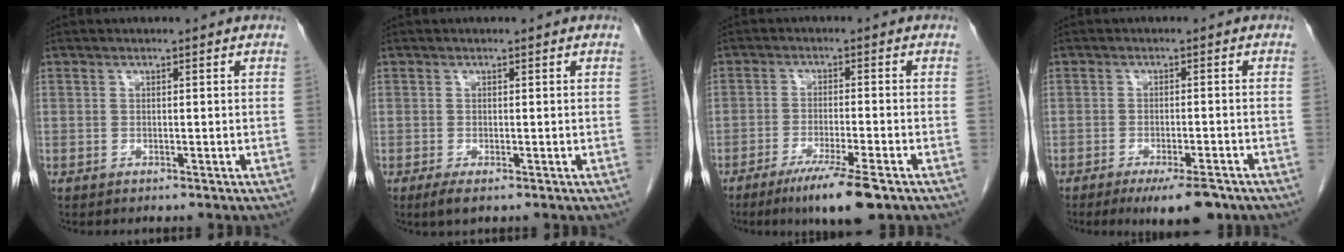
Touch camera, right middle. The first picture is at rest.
{"total": 1.9, "force": [-1.1, 0.5, 1.5], "torque": [-0.028, -0.005, -0.018]}
{"total": 8.5, "force": [-5.6, 0.1, 6.4], "torque": [-0.106, -0.022, -0.089]}
{"total": 6.7, "force": [-4.8, 1.4, 4.4], "torque": [-0.062, -0.011, -0.071]}